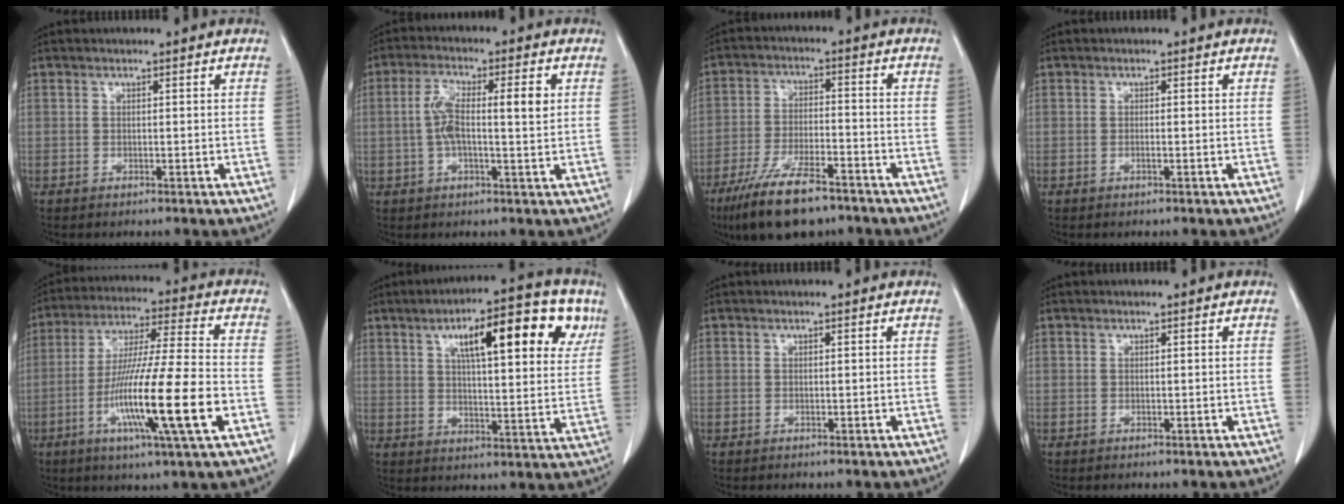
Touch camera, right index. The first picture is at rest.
{"total": 9.0, "force": [1.0, 2.4, 8.6], "torque": [-0.168, 0.023, 0.016]}
{"total": 13.6, "force": [-9.6, 4.0, 8.8], "torque": [-0.170, -0.018, -0.168]}
{"total": 0.9, "force": [-0.3, 0.3, 0.8], "torque": [-0.020, 0.002, -0.003]}
{"total": 18.8, "force": [-6.0, 0.4, 17.9], "torque": [-0.332, -0.023, -0.107]}
{"total": 18.6, "force": [8.5, 5.1, 15.8], "torque": [-0.229, 0.030, 0.122]}
{"total": 0.0}
{"total": 0.0}